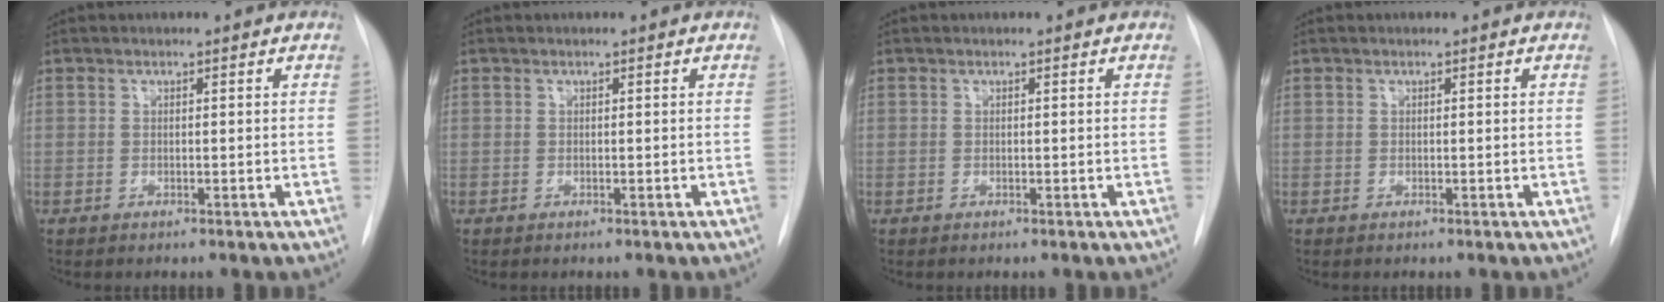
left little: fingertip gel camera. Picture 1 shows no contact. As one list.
[{"total": 0.0}, {"total": 0.0}, {"total": 0.0}]